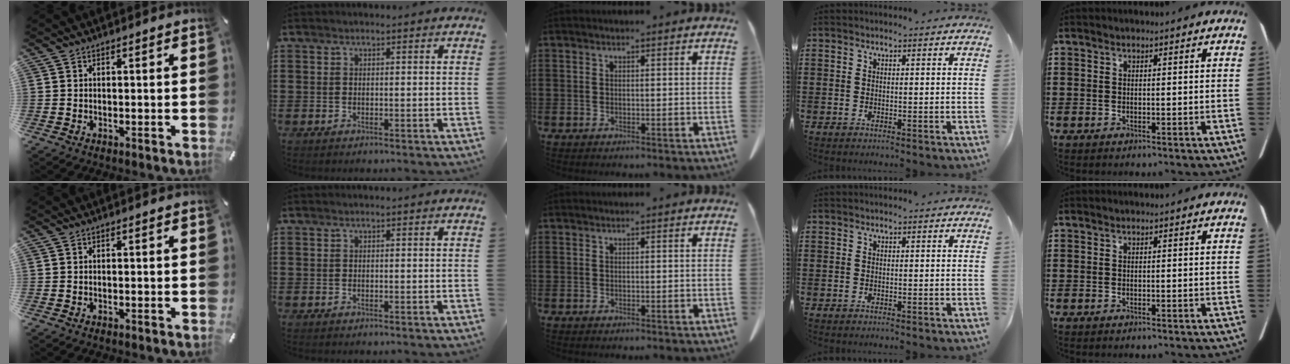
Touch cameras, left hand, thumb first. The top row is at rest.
{}